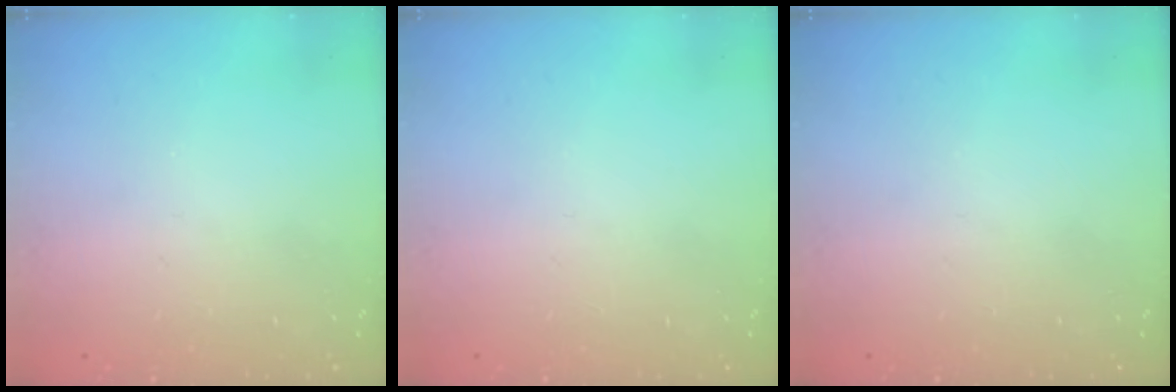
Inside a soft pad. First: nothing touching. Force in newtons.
{"total": 0.0}
{"total": 0.0}